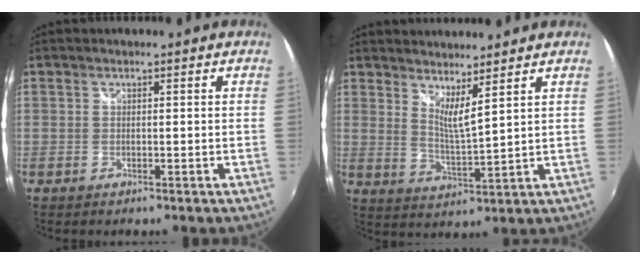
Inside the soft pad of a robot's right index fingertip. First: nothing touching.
{"total": 6.0, "force": [5.0, -0.2, 3.3], "torque": [-0.050, -0.012, 0.077]}